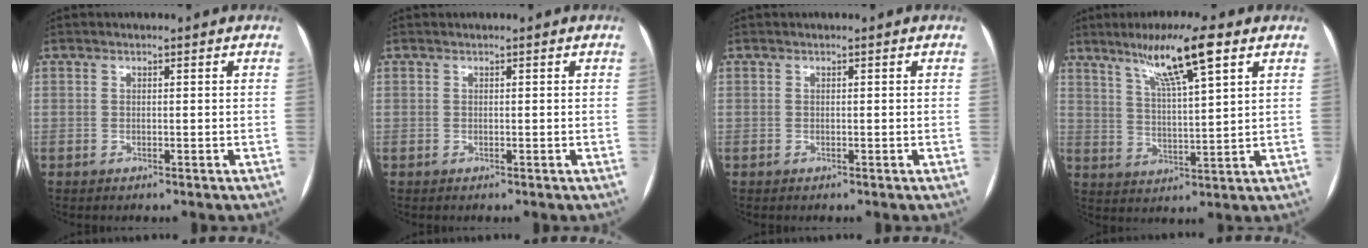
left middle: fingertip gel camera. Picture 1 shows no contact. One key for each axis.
{"total": 0.0}
{"total": 0.0}
{"total": 10.8, "fx": 6.5, "fy": 0.5, "fz": 8.6, "tx": -0.151, "ty": 0.009, "tz": 0.110}